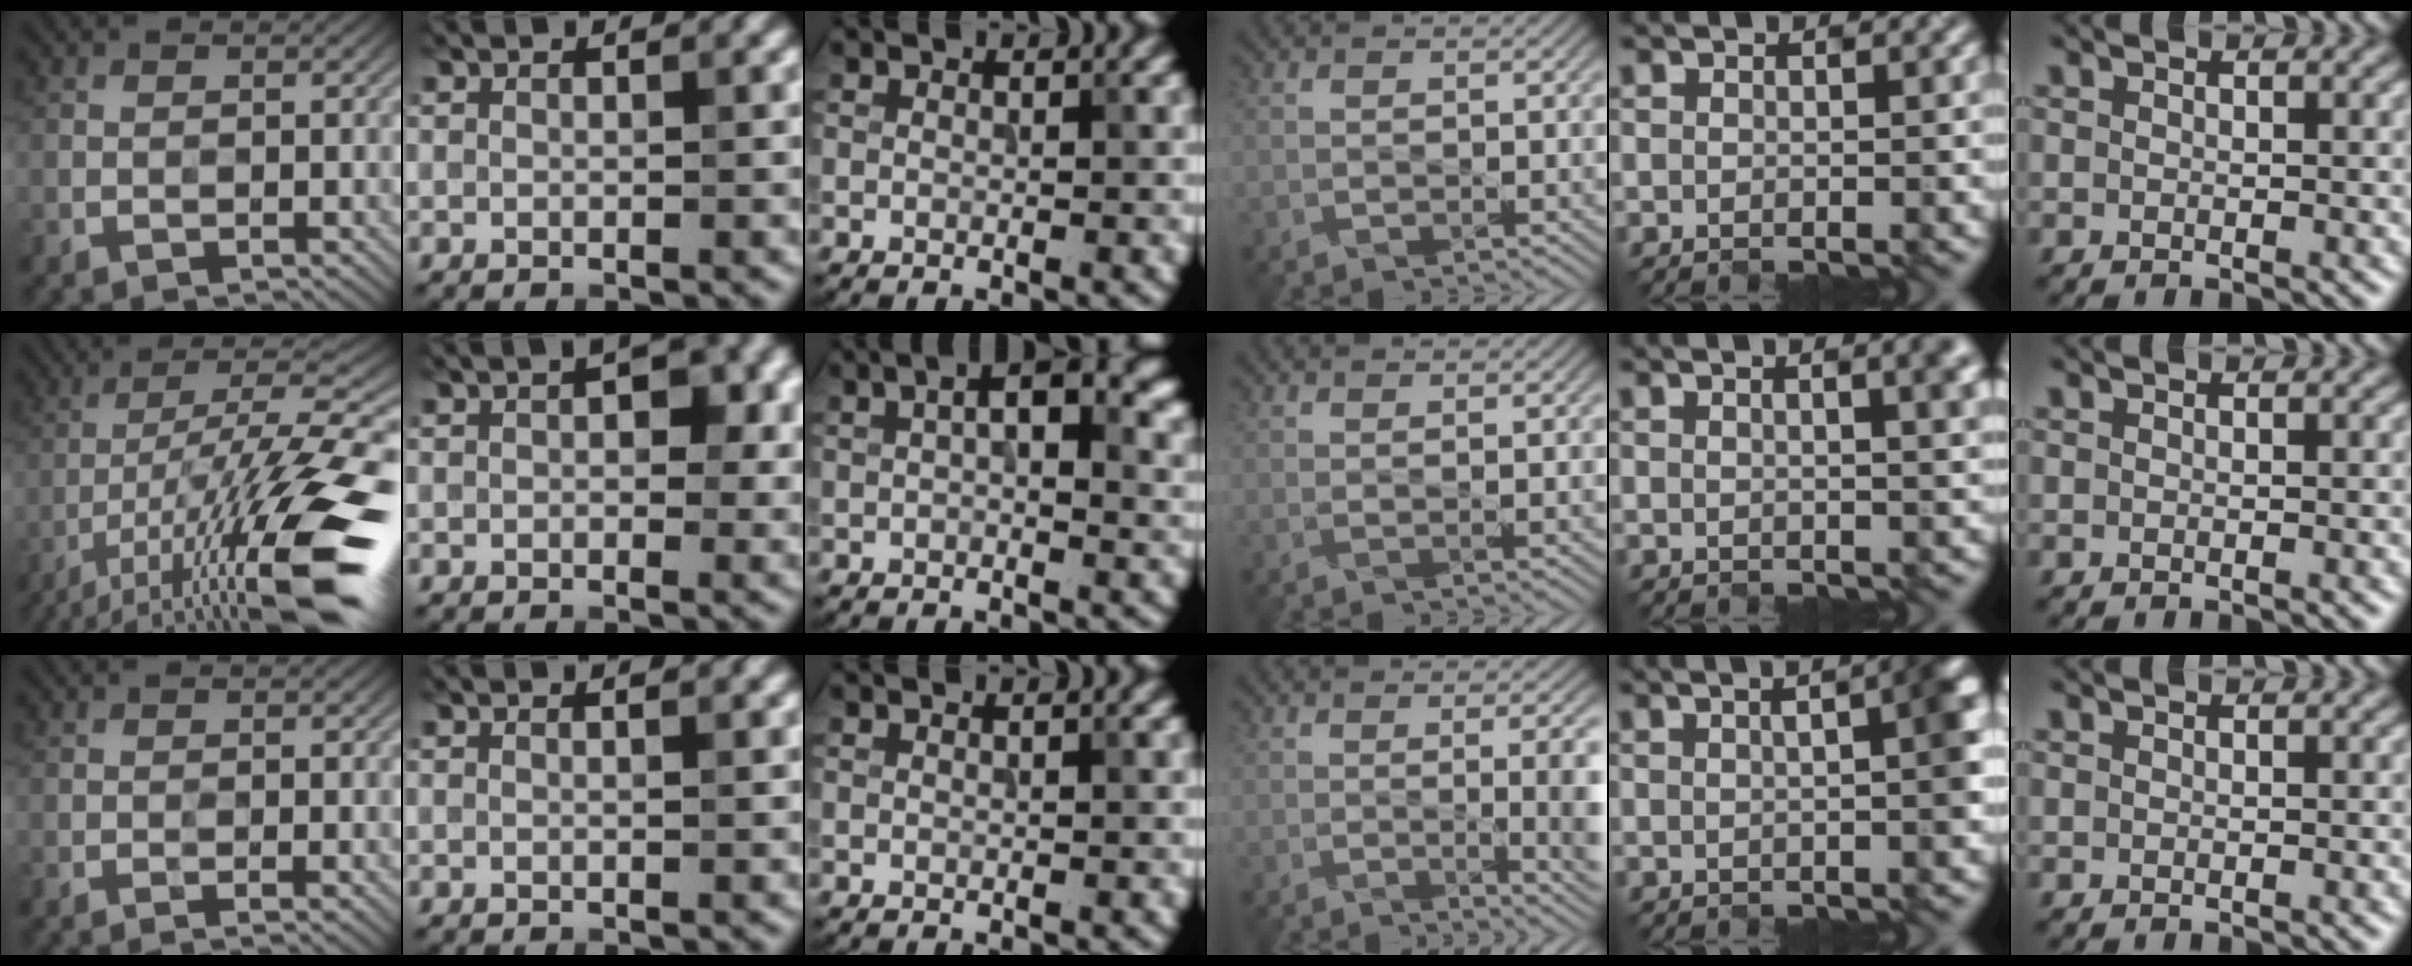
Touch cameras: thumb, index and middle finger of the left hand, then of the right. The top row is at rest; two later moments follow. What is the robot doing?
{"motion": "open", "object": "jewelry box"}